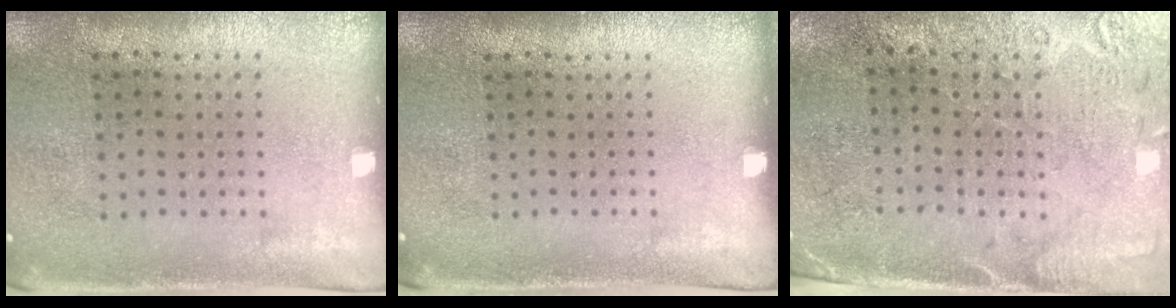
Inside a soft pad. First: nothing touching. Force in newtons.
{"total": 0.0}
{"total": 2.7, "press": 2.4, "slide": 1.2}